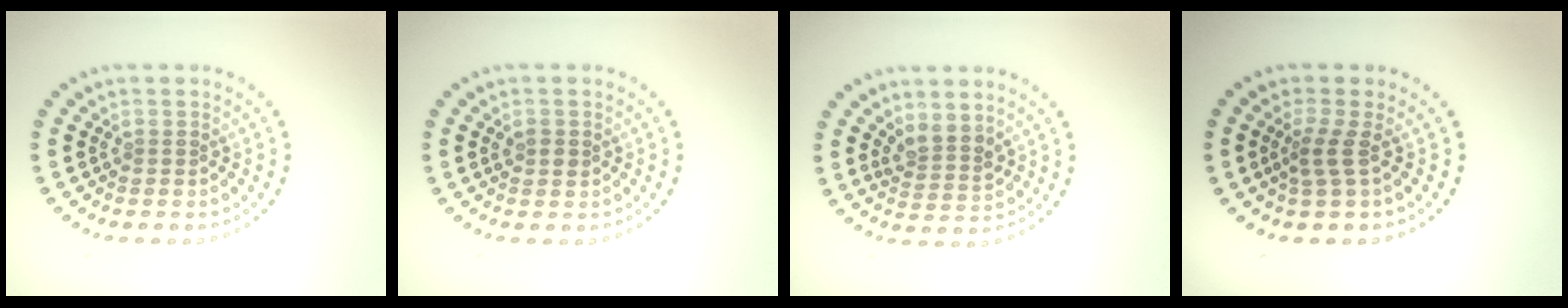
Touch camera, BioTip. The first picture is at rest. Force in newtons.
{"total": 1.0, "press": 1.0, "slide": 0.1}
{"total": 2.4, "press": 1.9, "slide": 1.4}
{"total": 1.9, "press": 1.1, "slide": 1.5}